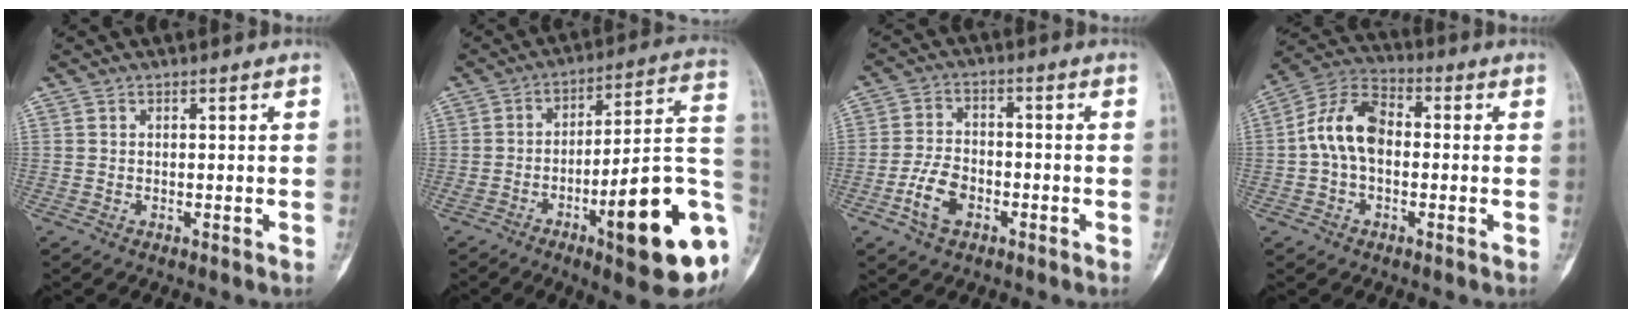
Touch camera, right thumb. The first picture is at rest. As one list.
[{"total": 23.7, "force": [-7.3, 5.6, 21.9], "torque": [-0.250, 0.025, -0.097]}, {"total": 6.8, "force": [-3.1, 4.4, 4.2], "torque": [-0.074, 0.021, -0.062]}, {"total": 10.9, "force": [-0.3, 7.0, 8.4], "torque": [-0.152, 0.033, -0.019]}]